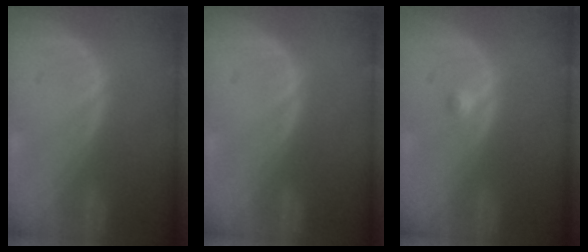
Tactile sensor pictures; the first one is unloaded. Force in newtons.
{"total": 0.0}
{"total": 1.1, "press": 0.9, "slide": 0.5}